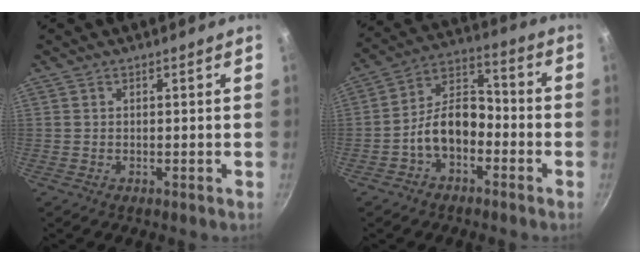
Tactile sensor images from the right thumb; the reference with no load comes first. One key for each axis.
{"total": 10.5, "fx": -3.8, "fy": 6.8, "fz": 7.1, "tx": -0.092, "ty": 0.059, "tz": -0.080}